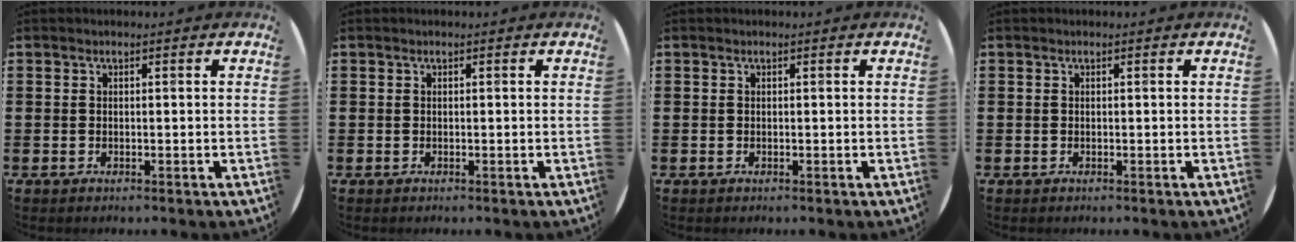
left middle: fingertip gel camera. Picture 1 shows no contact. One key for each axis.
{"total": 0.0}
{"total": 0.0}
{"total": 0.0}